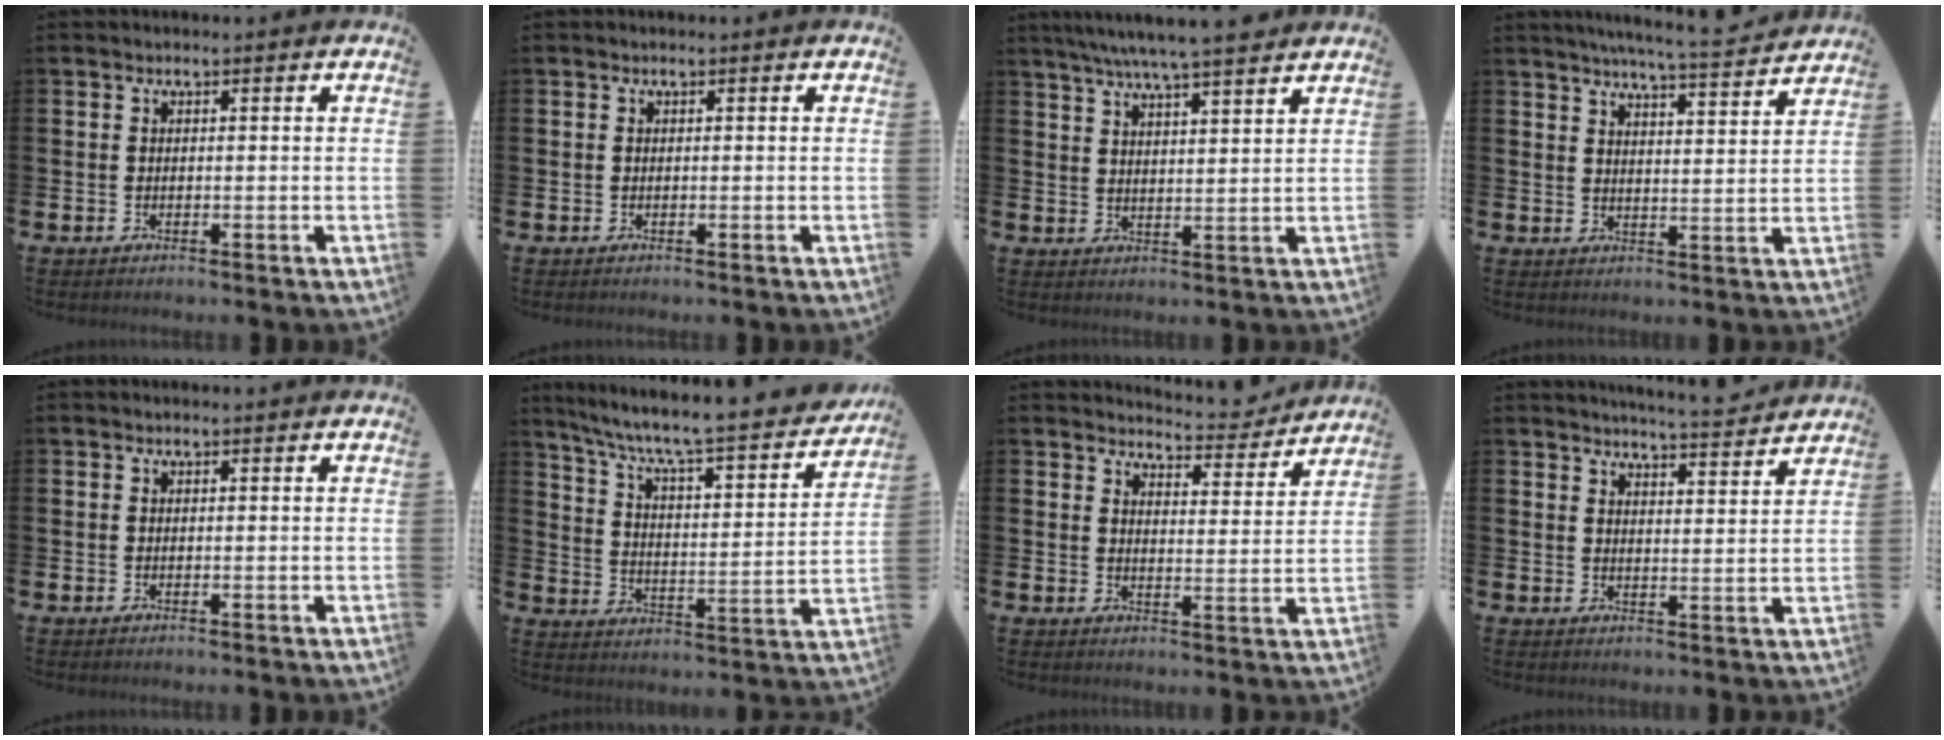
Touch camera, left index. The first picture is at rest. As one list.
[{"total": 0.0}, {"total": 6.9, "force": [6.4, 0.0, 2.6], "torque": [-0.057, -0.030, 0.111]}, {"total": 6.3, "force": [6.0, -0.6, 1.6], "torque": [-0.037, -0.038, 0.103]}, {"total": 0.0}, {"total": 7.2, "force": [6.4, 0.8, 3.2], "torque": [-0.097, -0.055, 0.101]}, {"total": 5.0, "force": [4.9, 0.7, 0.4], "torque": [-0.006, -0.039, 0.083]}, {"total": 5.2, "force": [5.2, -0.4, 0.6], "torque": [-0.014, -0.036, 0.089]}]